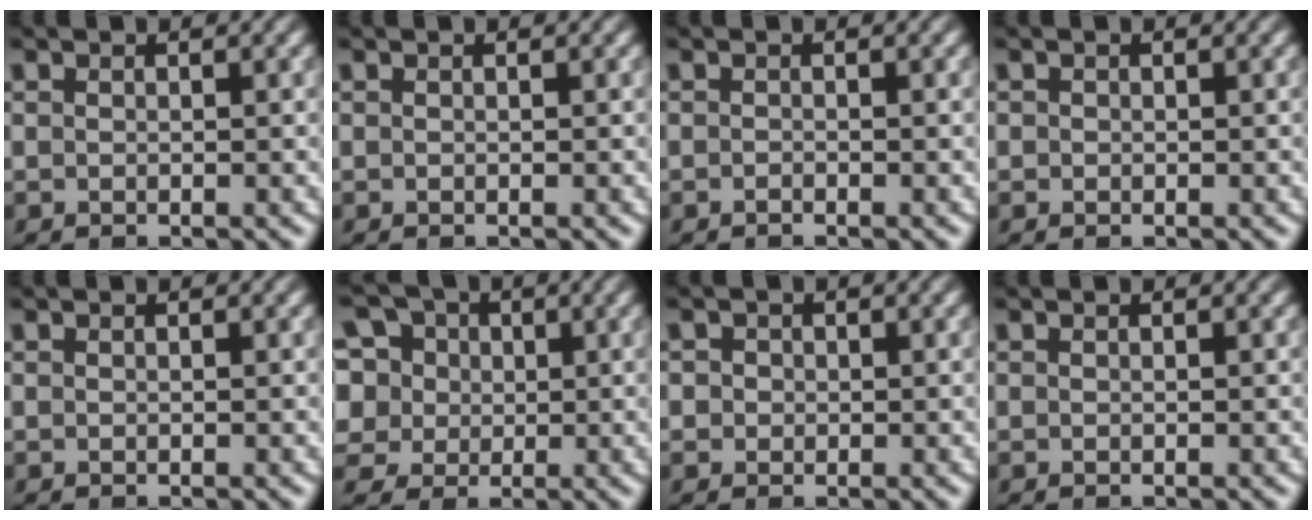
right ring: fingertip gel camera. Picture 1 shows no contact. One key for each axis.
{"total": 0.0}
{"total": 0.6, "fx": -0.6, "fy": 0.3, "fz": 0.0, "tx": -0.001, "ty": 0.000, "tz": -0.015}
{"total": 0.8, "fx": -0.1, "fy": 0.8, "fz": 0.0, "tx": -0.006, "ty": -0.006, "tz": 0.000}
{"total": 0.0}
{"total": 12.9, "fx": 1.3, "fy": 12.0, "fz": 4.7, "tx": -0.135, "ty": -0.026, "tz": 0.014}
{"total": 2.2, "fx": -0.1, "fy": 2.1, "fz": 0.5, "tx": -0.014, "ty": -0.004, "tz": -0.001}
{"total": 0.0}